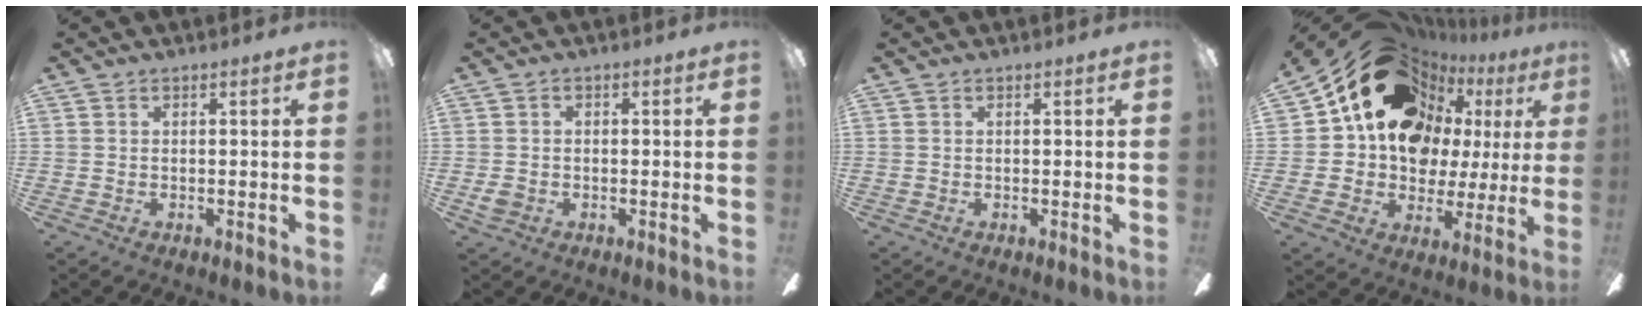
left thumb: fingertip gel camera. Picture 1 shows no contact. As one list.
[{"total": 2.5, "force": [-0.9, 2.0, 1.3], "torque": [-0.027, 0.004, -0.019]}, {"total": 0.0}, {"total": 22.2, "force": [9.3, 16.4, 11.7], "torque": [-0.189, -0.045, 0.182]}]